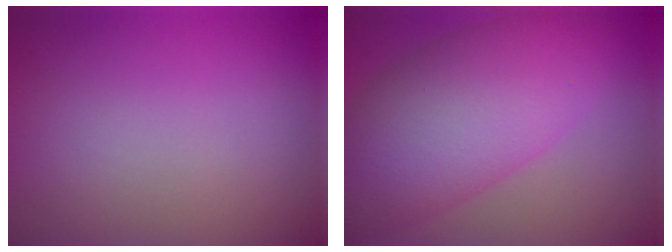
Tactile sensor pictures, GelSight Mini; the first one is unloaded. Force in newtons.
{"total": 10.0, "press": 10.0, "slide": 0.4}